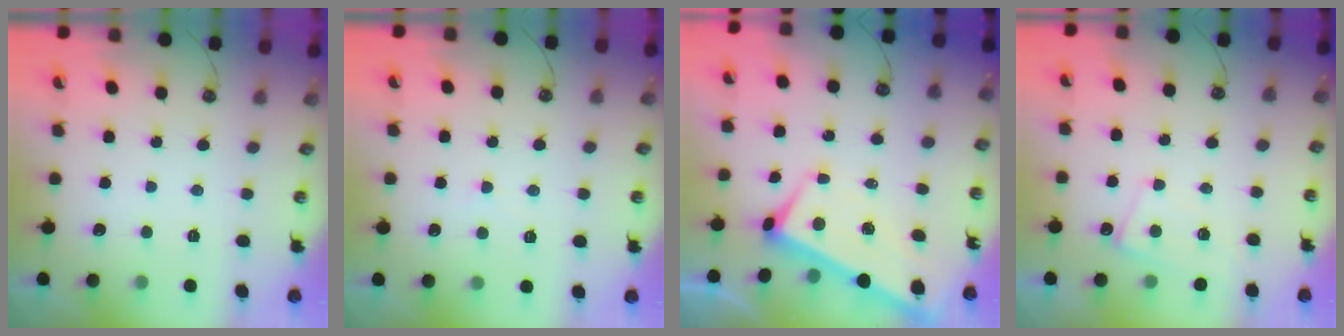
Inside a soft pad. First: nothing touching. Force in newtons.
{"total": 2.0, "press": 2.0, "slide": 0.4}
{"total": 0.9, "press": 0.2, "slide": 0.9}
{"total": 0.0}